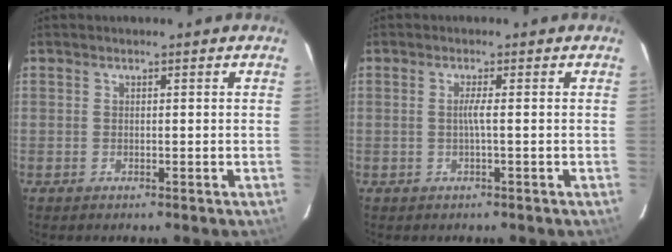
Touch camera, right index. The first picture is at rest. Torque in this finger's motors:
{"motor_torque": [0.27, -0.09, 0.12, 0.05]}